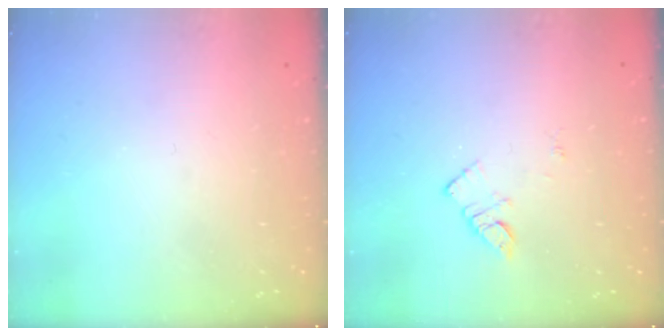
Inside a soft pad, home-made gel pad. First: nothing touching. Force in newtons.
{"total": 4.4, "press": 4.4, "slide": 0.4}